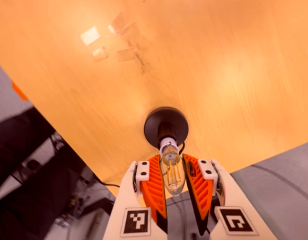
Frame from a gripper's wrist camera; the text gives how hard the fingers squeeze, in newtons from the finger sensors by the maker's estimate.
{"total": 13.8, "left": 13.5, "right": 14.1}